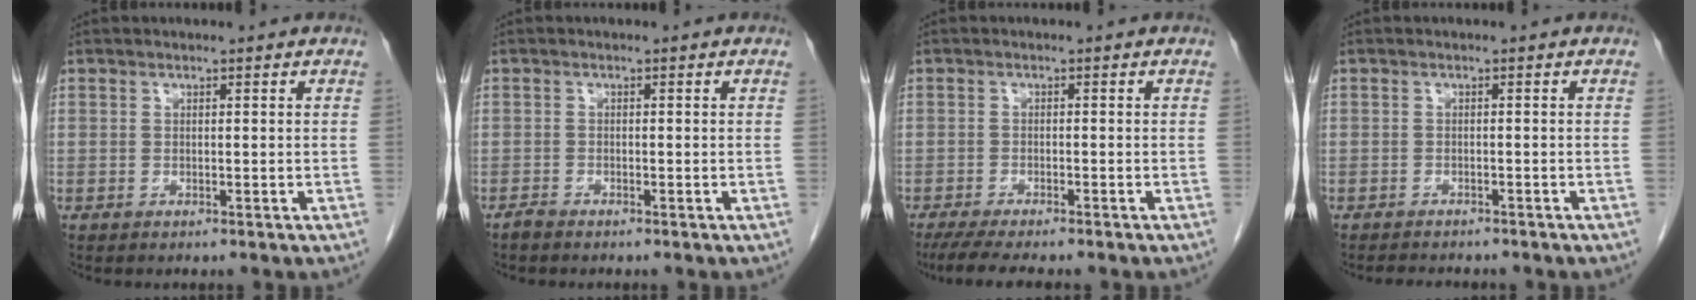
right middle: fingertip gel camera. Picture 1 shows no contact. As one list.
[{"total": 0.8, "force": [-0.8, 0.1, 0.2], "torque": [-0.010, -0.002, -0.014]}, {"total": 7.5, "force": [-6.1, 0.9, 4.2], "torque": [-0.059, -0.014, -0.092]}, {"total": 5.1, "force": [-4.5, 1.7, 1.8], "torque": [-0.028, -0.003, -0.054]}]